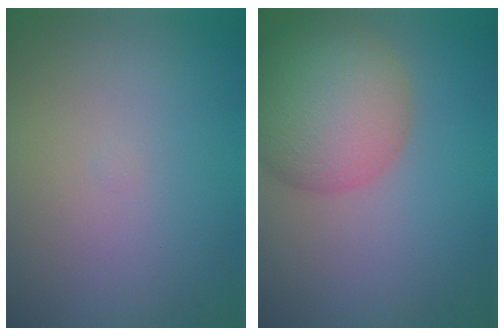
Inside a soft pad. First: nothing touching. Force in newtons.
{"total": 9.6, "press": 9.5, "slide": 0.6}